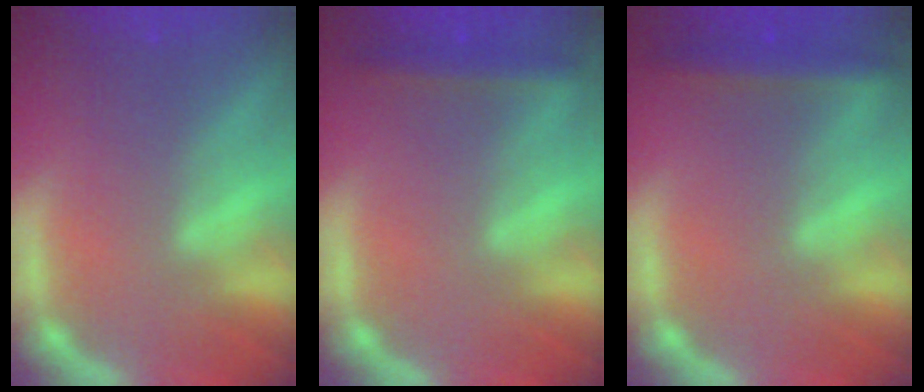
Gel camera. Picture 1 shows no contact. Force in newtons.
{"total": 2.4}
{"total": 3.0}